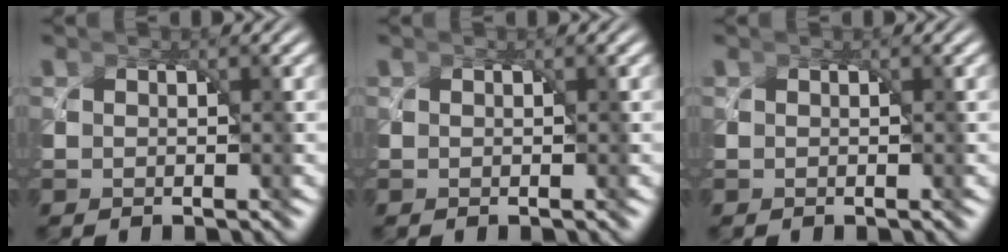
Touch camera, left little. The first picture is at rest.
{"total": 0.0}
{"total": 0.0}